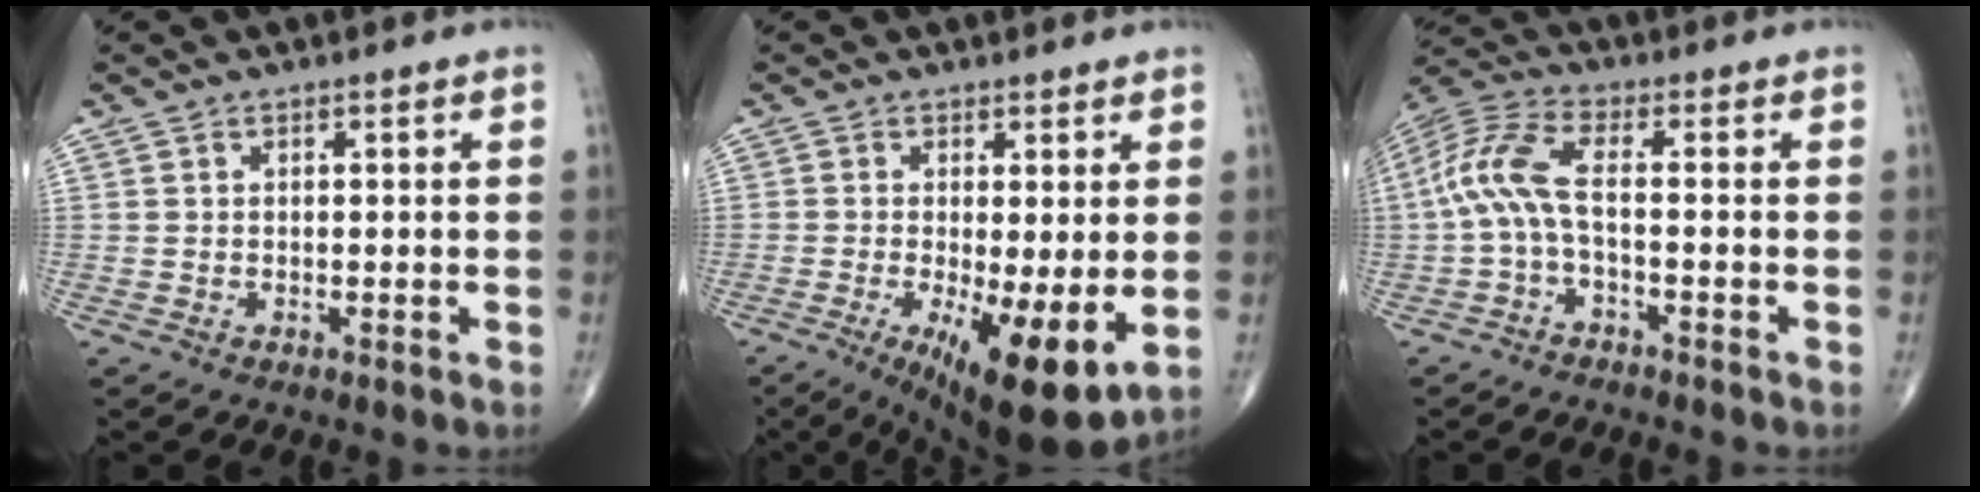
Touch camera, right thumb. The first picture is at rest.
{"total": 12.4, "force": [-2.6, 3.4, 11.6], "torque": [-0.181, -0.026, -0.030]}
{"total": 8.4, "force": [-1.4, 2.5, 8.0], "torque": [-0.195, 0.039, -0.034]}